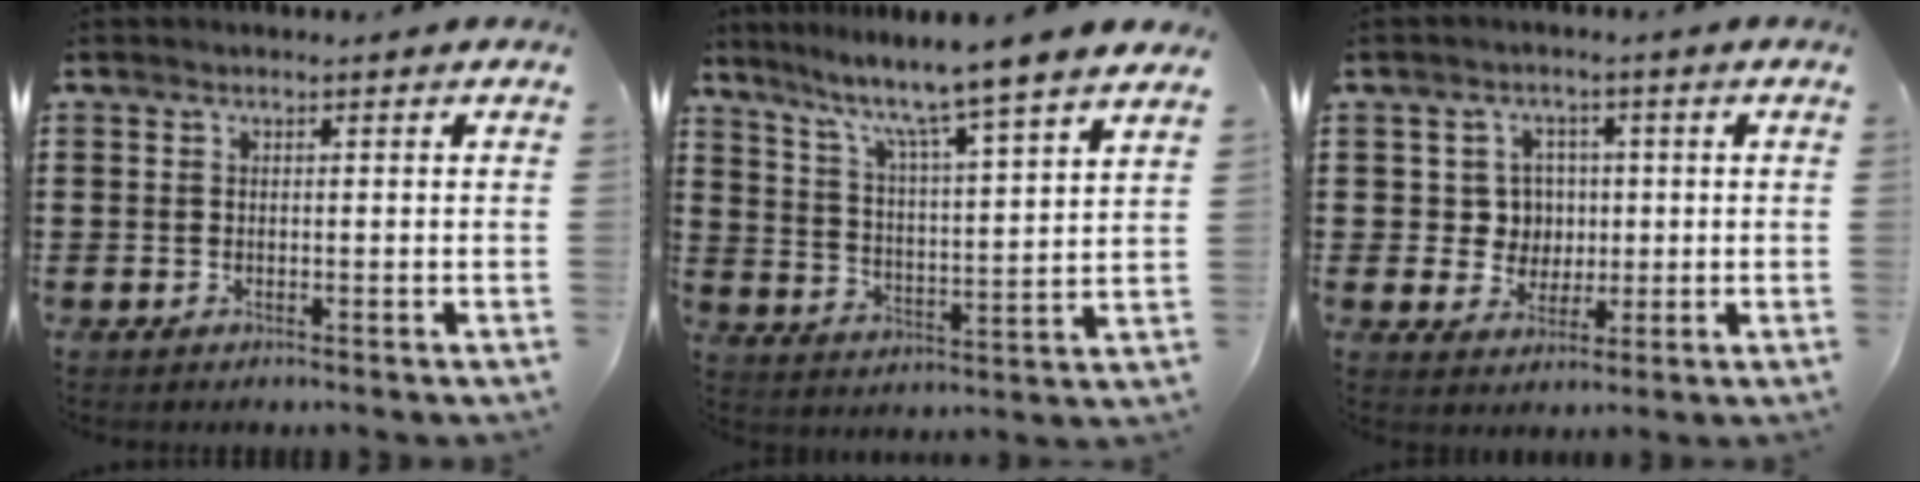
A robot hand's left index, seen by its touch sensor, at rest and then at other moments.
{"total": 6.9, "force": [5.8, -1.3, 3.5], "torque": [-0.092, -0.051, 0.088]}
{"total": 4.8, "force": [0.6, 4.6, 1.3], "torque": [-0.041, 0.012, 0.006]}